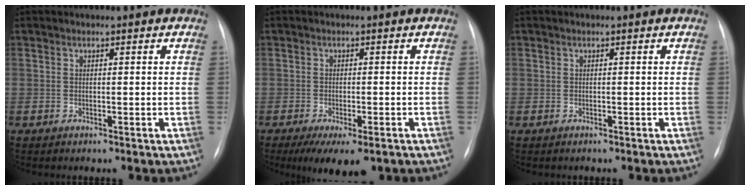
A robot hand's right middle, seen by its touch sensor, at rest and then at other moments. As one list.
[{"total": 7.7, "force": [-5.1, 2.4, 5.2], "torque": [-0.073, -0.017, -0.074]}, {"total": 0.5, "force": [-0.2, 0.4, -0.2], "torque": [-0.001, 0.004, -0.005]}]